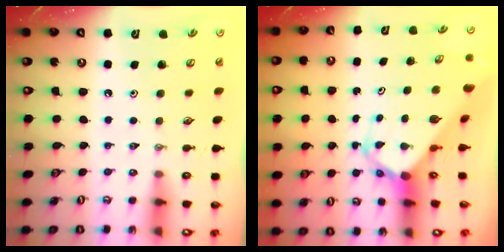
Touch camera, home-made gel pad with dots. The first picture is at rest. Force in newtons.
{"total": 4.7, "press": 4.7, "slide": 0.4}